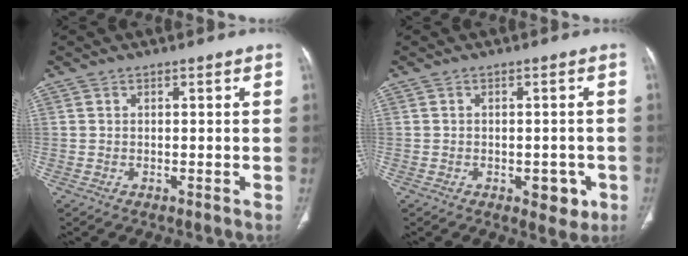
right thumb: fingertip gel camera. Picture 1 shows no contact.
{"total": 4.3, "force": [-1.7, 2.5, 3.0], "torque": [-0.015, 0.003, -0.016]}